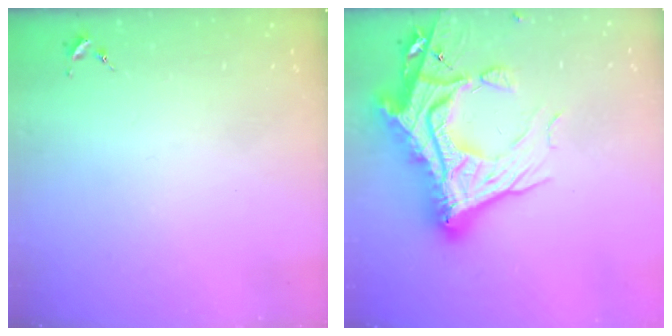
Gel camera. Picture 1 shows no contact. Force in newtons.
{"total": 30.6, "press": 30.4, "slide": 2.9}